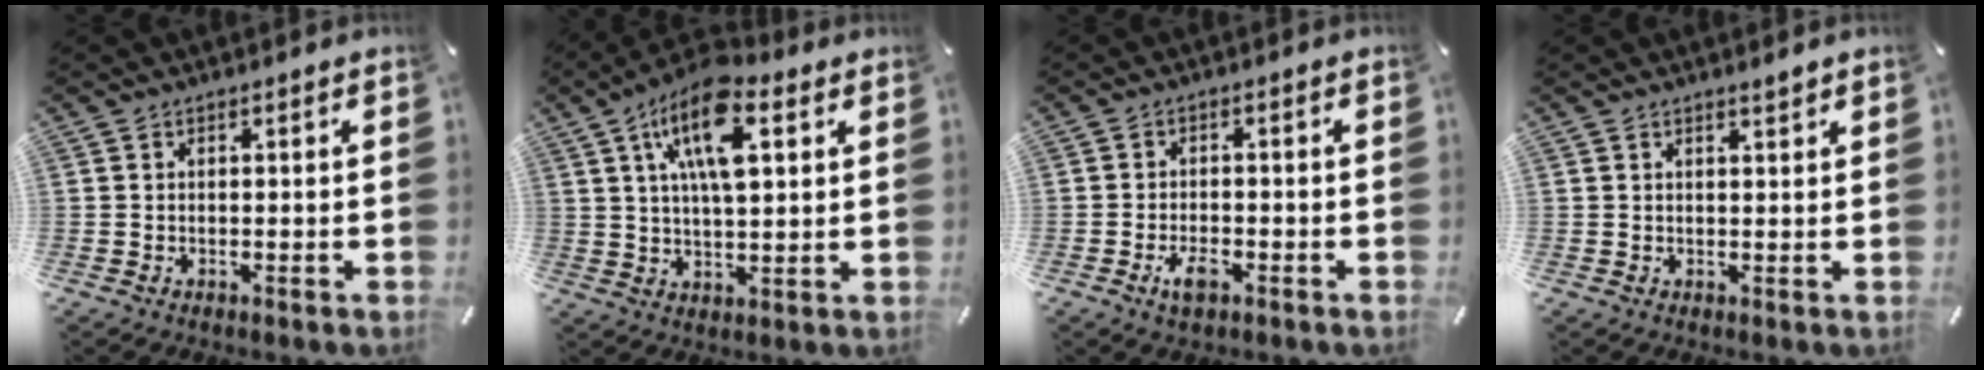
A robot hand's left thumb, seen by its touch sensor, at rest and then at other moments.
{"total": 13.9, "force": [6.0, 6.2, 11.0], "torque": [-0.198, -0.009, 0.099]}
{"total": 4.1, "force": [-2.1, 2.0, 2.8], "torque": [-0.063, 0.002, -0.041]}
{"total": 1.3, "force": [1.2, 0.2, 0.5], "torque": [-0.011, -0.002, 0.021]}